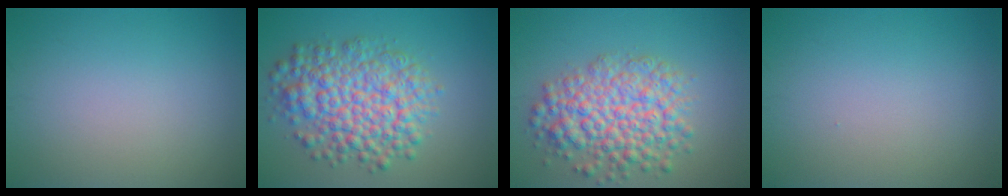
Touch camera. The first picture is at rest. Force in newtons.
{"total": 7.8, "press": 7.8, "slide": 0.2}
{"total": 7.1, "press": 7.1, "slide": 0.3}
{"total": 0.0}